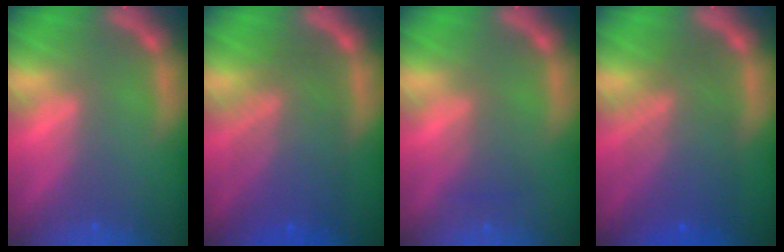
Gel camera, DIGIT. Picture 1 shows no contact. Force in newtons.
{"total": 8.1}
{"total": 2.0}
{"total": 7.6}